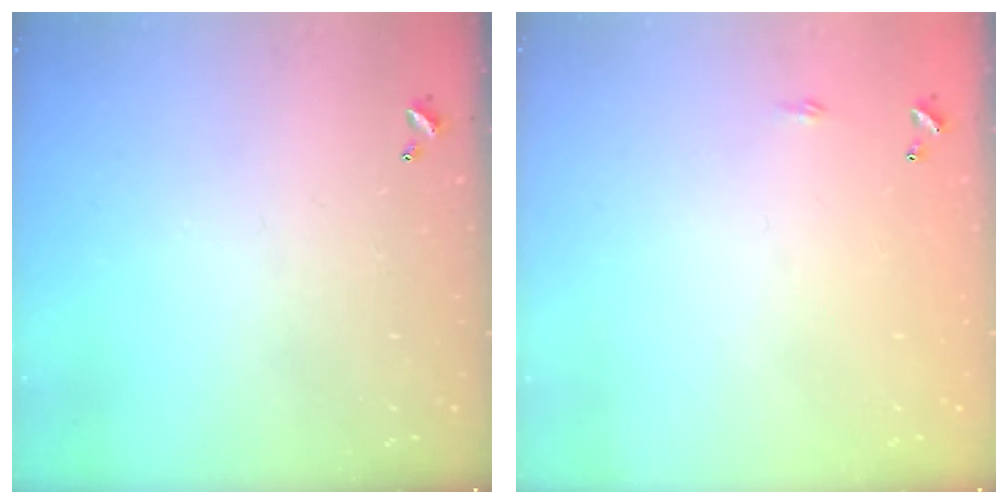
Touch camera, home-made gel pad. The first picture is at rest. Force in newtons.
{"total": 2.2, "press": 2.1, "slide": 0.4}